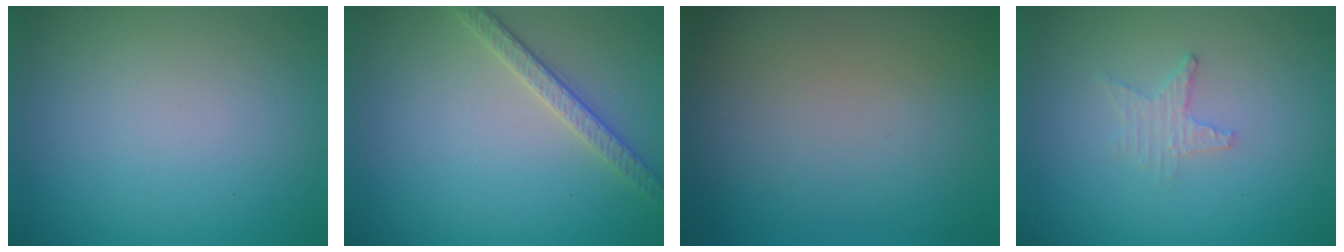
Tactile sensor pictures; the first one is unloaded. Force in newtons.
{"total": 2.7, "press": 2.6, "slide": 0.6}
{"total": 0.0}
{"total": 1.5, "press": 1.4, "slide": 0.3}